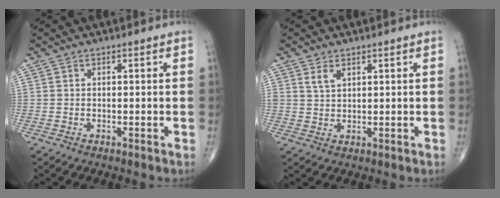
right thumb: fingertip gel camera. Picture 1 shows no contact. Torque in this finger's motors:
{"motor_torque": [0.02, 0.01, 0.32, 0.34, 0.01]}